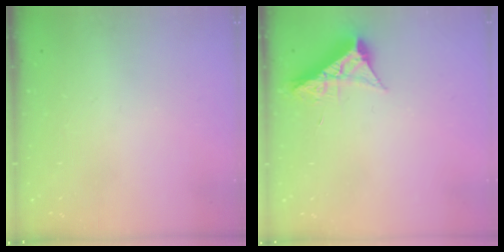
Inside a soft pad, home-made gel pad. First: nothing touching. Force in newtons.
{"total": 8.9, "press": 8.9, "slide": 0.3}